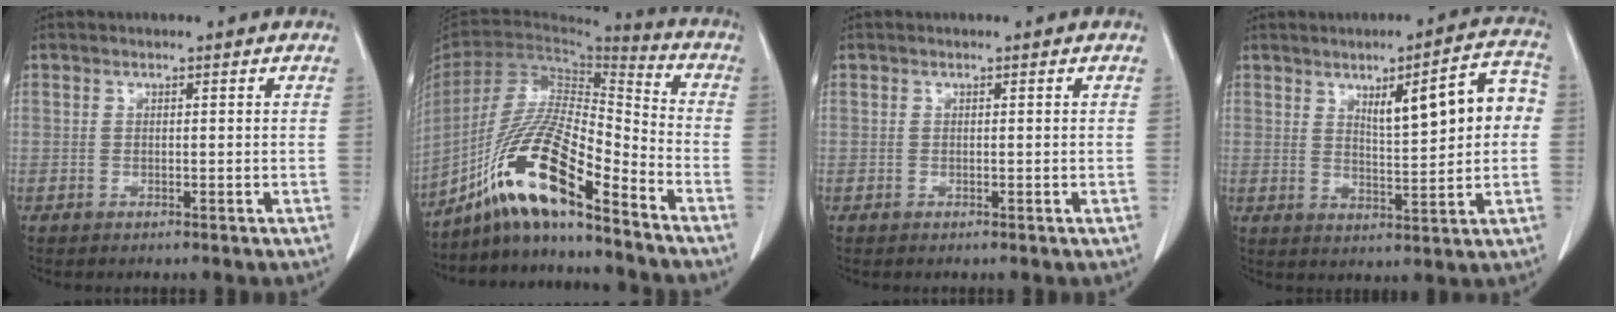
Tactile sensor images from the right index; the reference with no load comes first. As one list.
[{"total": 15.9, "force": [-10.9, 1.6, 11.5], "torque": [-0.222, 0.000, -0.201]}, {"total": 0.0}, {"total": 10.6, "force": [2.1, 2.2, 10.2], "torque": [-0.139, 0.023, 0.034]}]